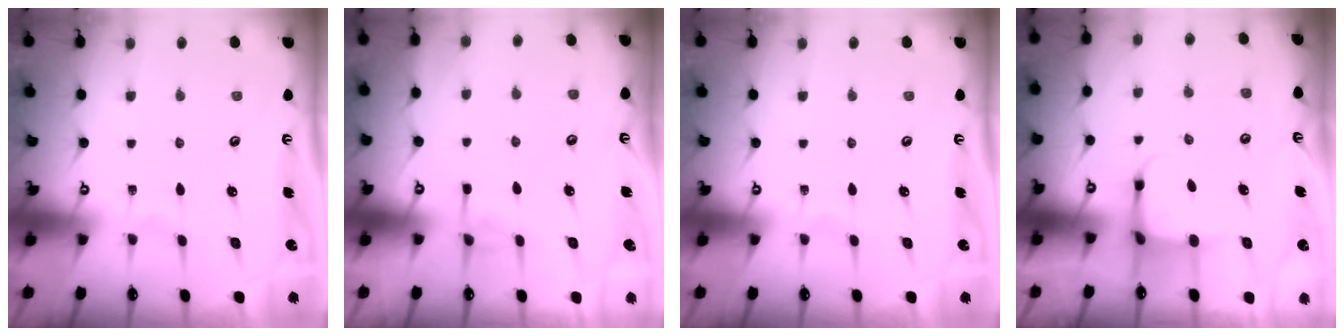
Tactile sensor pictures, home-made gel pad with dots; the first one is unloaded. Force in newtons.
{"total": 4.2, "press": 4.1, "slide": 0.7}
{"total": 0.0}
{"total": 4.0, "press": 3.8, "slide": 1.2}